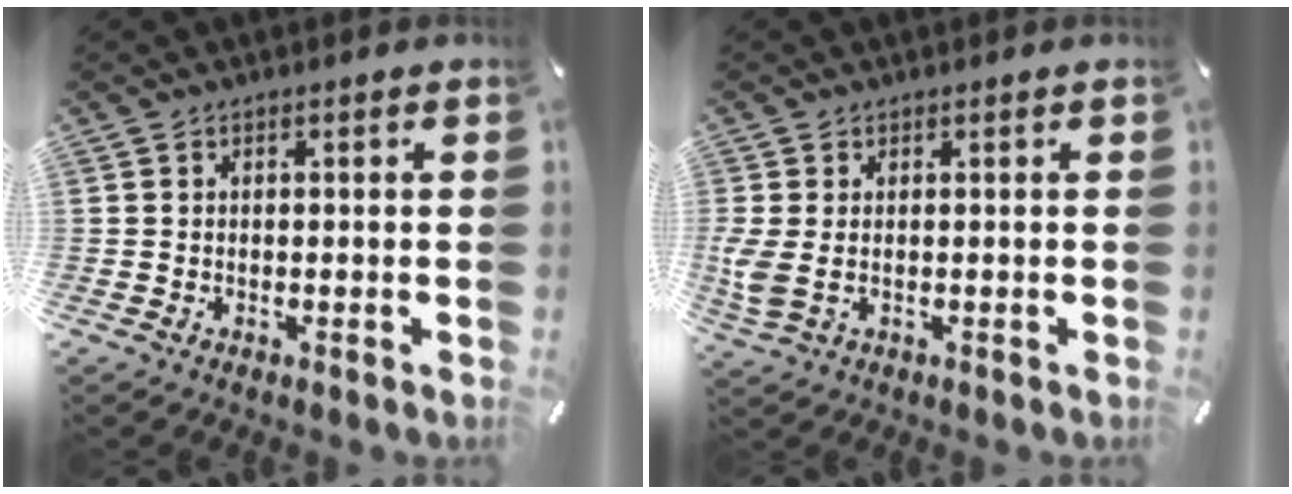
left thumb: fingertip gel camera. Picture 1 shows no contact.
{"total": 4.2, "force": [0.5, 2.0, 3.7], "torque": [-0.087, -0.004, 0.007]}